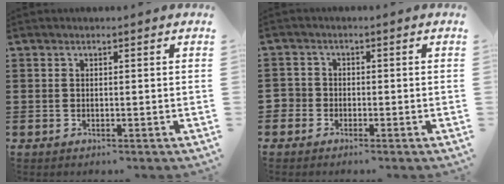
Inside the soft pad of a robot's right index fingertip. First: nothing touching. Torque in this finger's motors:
{"motor_torque": [0.87, 1.27, 0.11, -0.01]}